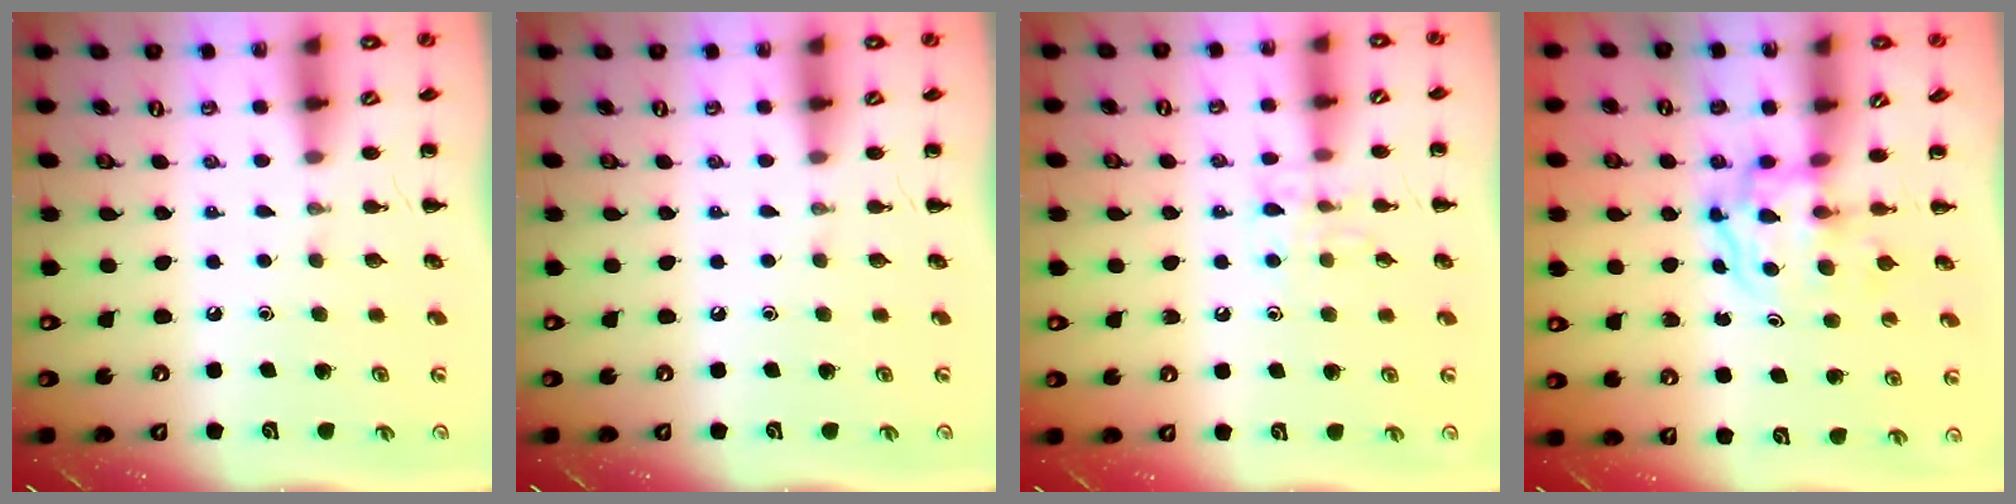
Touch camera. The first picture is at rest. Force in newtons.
{"total": 0.0}
{"total": 7.1, "press": 7.1, "slide": 0.5}
{"total": 3.6, "press": 3.6, "slide": 0.4}